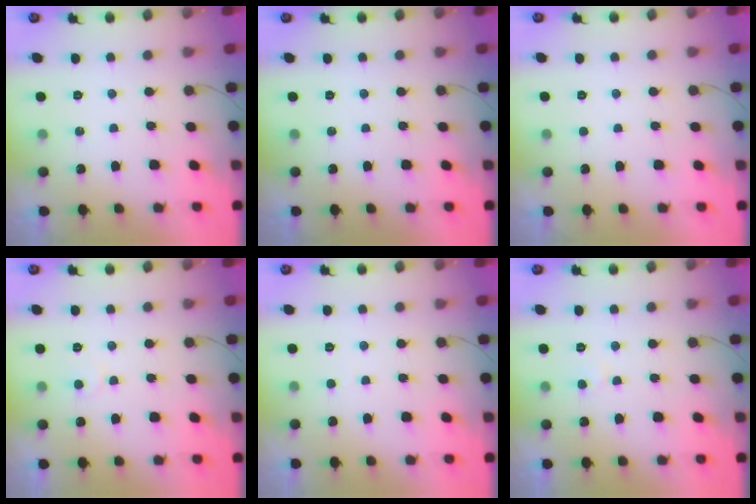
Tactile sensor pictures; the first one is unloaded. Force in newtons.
{"total": 0.0}
{"total": 1.6, "press": 1.6, "slide": 0.2}
{"total": 4.0, "press": 3.9, "slide": 0.5}
{"total": 2.7, "press": 2.7, "slide": 0.3}
{"total": 3.2, "press": 3.2, "slide": 0.3}